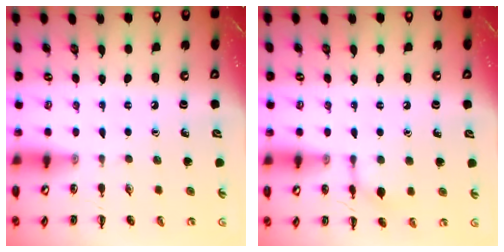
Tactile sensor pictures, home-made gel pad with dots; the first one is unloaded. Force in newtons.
{"total": 7.2, "press": 7.1, "slide": 1.4}